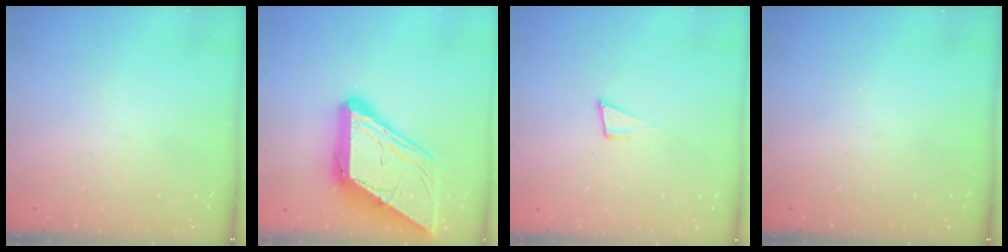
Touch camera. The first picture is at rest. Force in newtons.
{"total": 17.5, "press": 17.4, "slide": 1.7}
{"total": 5.7, "press": 4.5, "slide": 3.4}
{"total": 0.0}